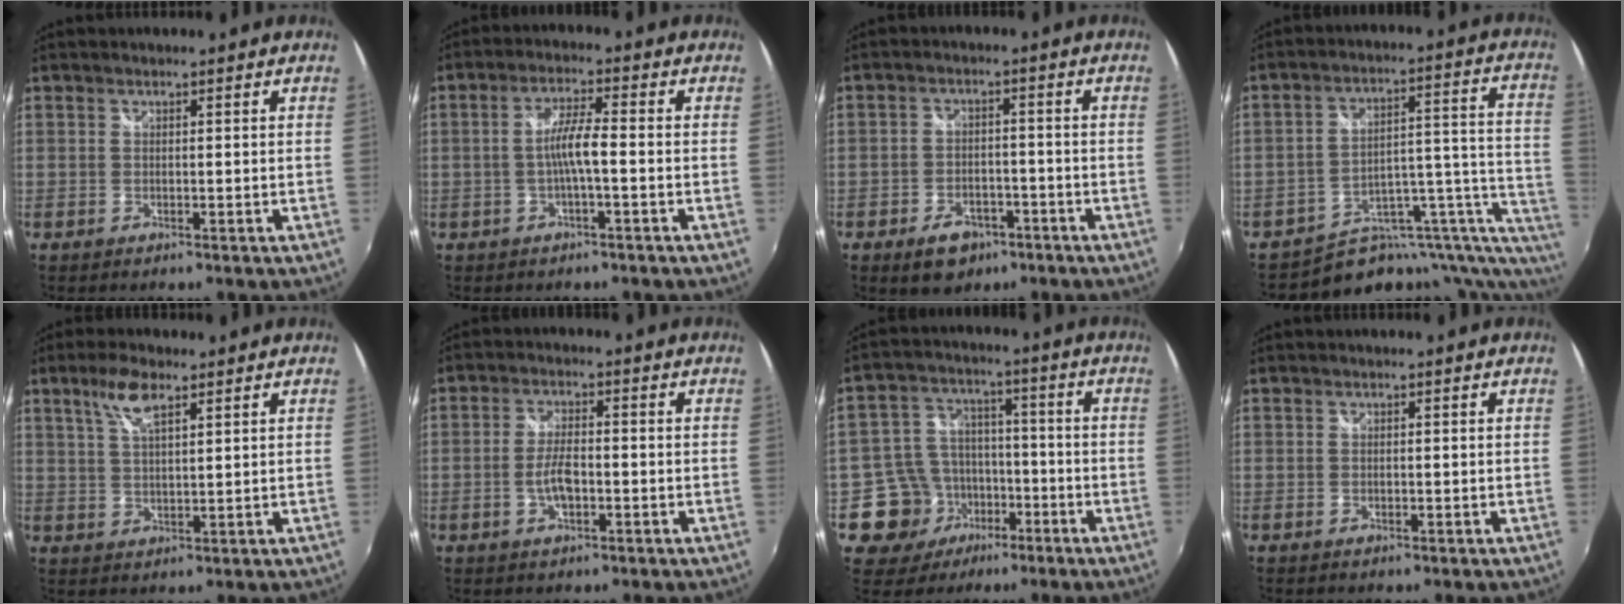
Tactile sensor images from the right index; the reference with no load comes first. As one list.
[{"total": 4.7, "force": [-1.2, 0.2, 4.6], "torque": [-0.089, 0.006, -0.021]}, {"total": 7.3, "force": [-4.5, 4.8, 3.4], "torque": [-0.084, 0.007, -0.057]}, {"total": 14.8, "force": [-10.6, 5.7, 8.6], "torque": [-0.084, 0.012, -0.163]}, {"total": 6.0, "force": [3.5, 1.9, 4.5], "torque": [-0.085, 0.008, 0.068]}, {"total": 5.0, "force": [-1.5, 2.2, 4.3], "torque": [-0.087, 0.003, -0.026]}, {"total": 11.6, "force": [-5.4, 9.9, 2.9], "torque": [-0.086, 0.025, -0.073]}, {"total": 0.0}]